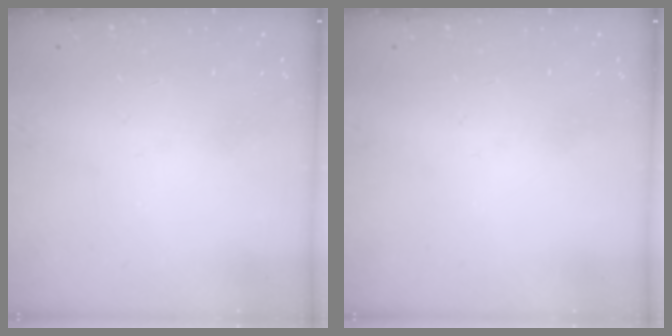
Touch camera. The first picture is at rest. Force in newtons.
{"total": 0.0}